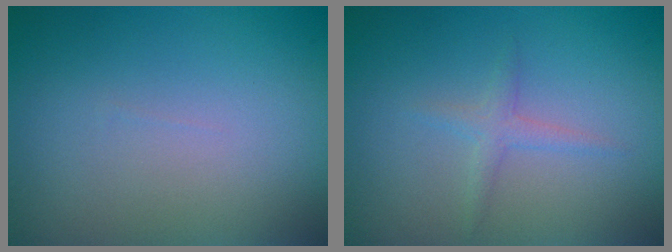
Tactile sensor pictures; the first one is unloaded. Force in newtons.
{"total": 1.3, "press": 1.3, "slide": 0.0}